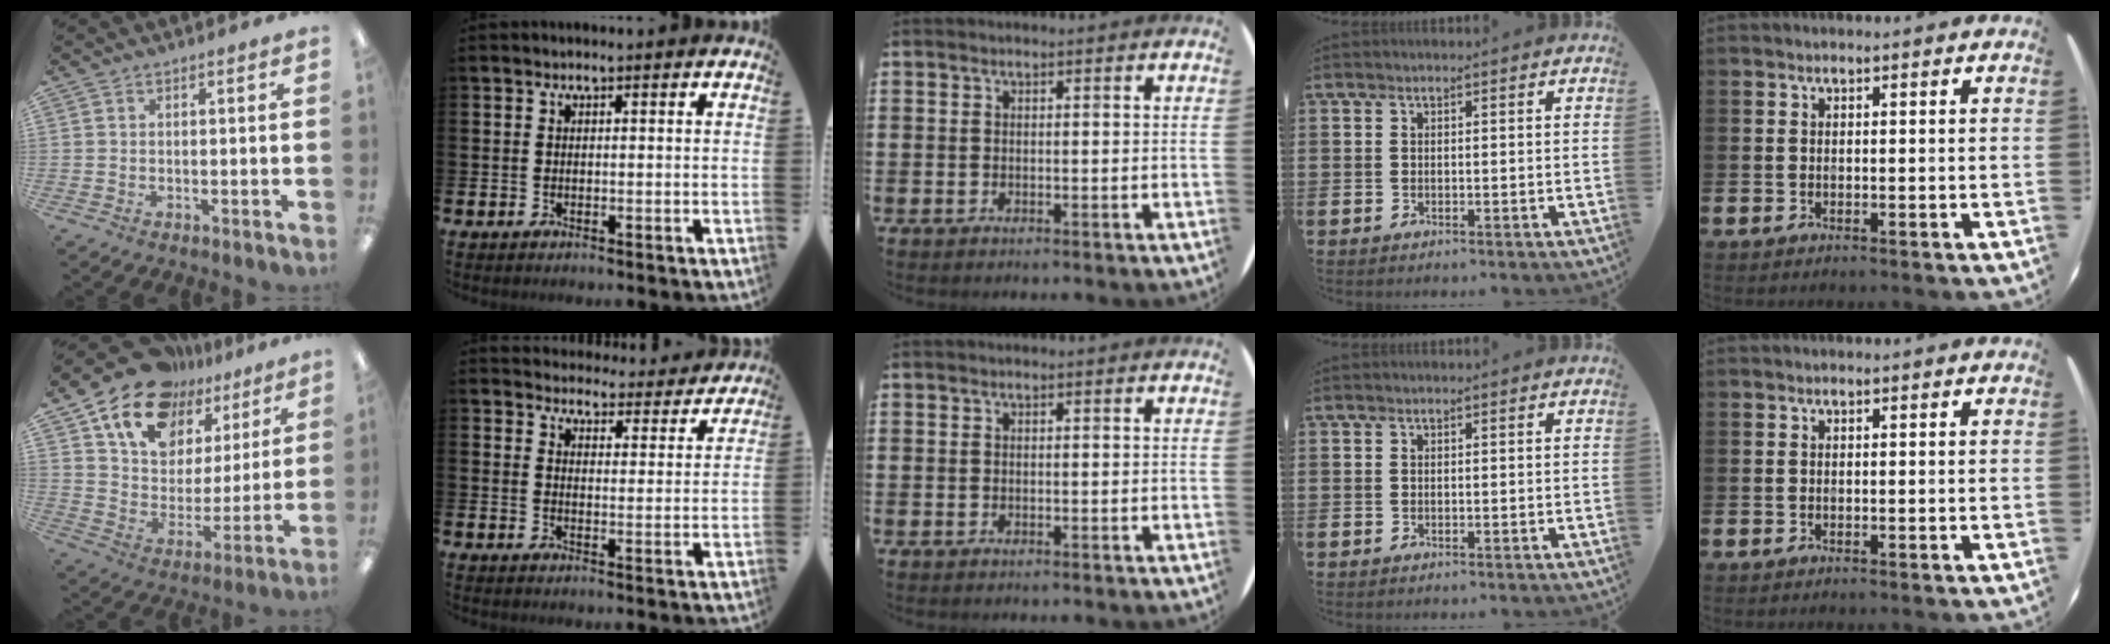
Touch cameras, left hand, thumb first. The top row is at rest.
{"thumb": {"total": 16.8, "force": [12.4, 9.5, 6.2], "torque": [-0.131, -0.079, 0.227]}, "index": {"total": 4.2, "force": [4.1, 0.9, -0.1], "torque": [-0.004, -0.038, 0.068]}}